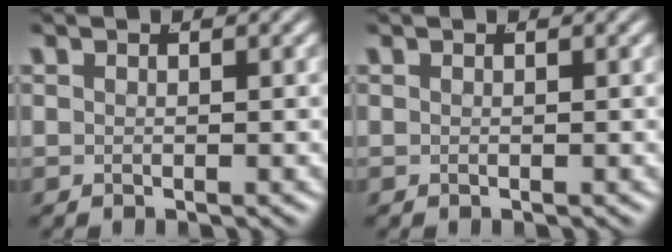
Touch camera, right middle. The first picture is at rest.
{"total": 0.0}